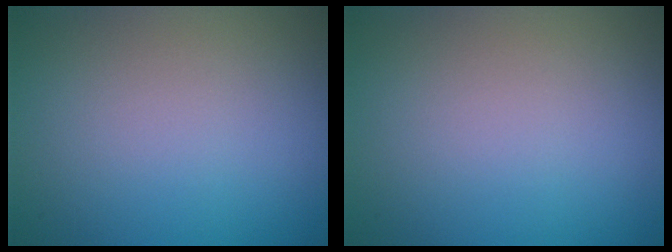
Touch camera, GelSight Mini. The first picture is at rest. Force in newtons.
{"total": 0.0}